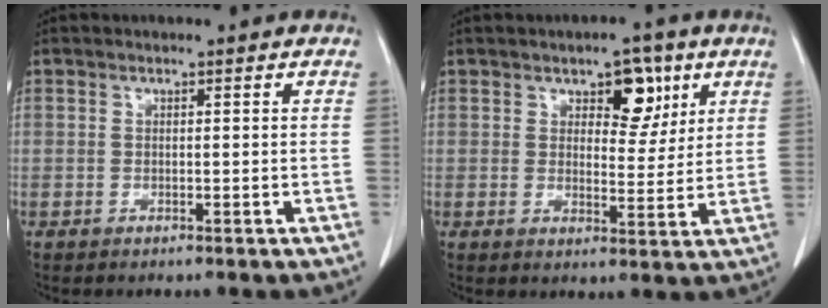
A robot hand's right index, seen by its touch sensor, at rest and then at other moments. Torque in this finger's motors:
{"motor_torque": [0.34, 0.34, 0.22, 0.03]}